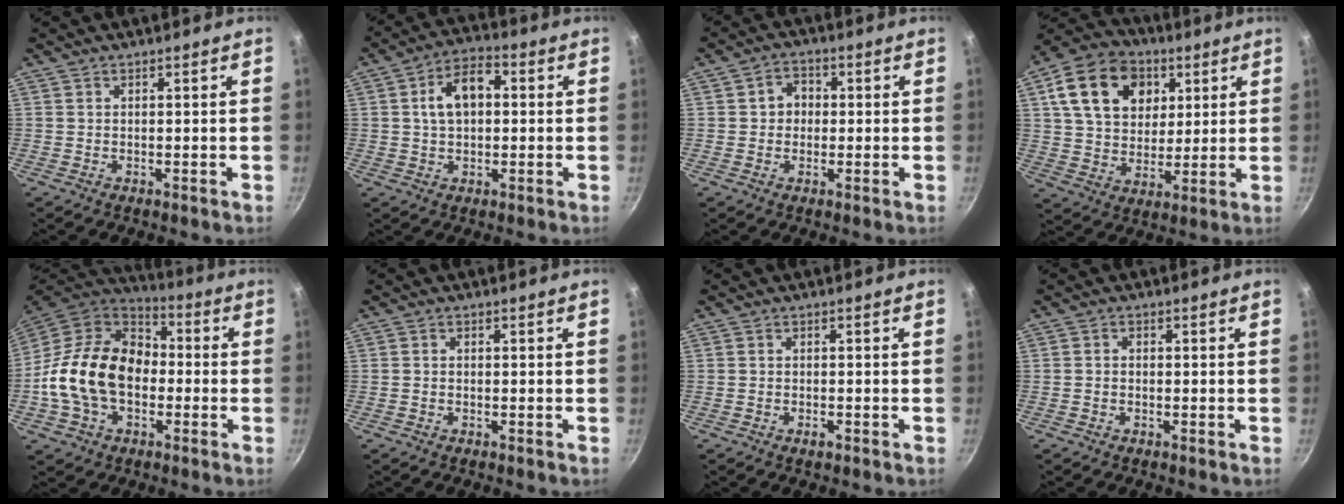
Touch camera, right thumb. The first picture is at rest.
{"total": 9.2, "force": [1.2, 5.8, 7.0], "torque": [-0.096, 0.024, 0.011]}
{"total": 4.3, "force": [0.2, 3.8, 2.0], "torque": [-0.003, 0.009, -0.001]}
{"total": 17.7, "force": [6.3, 13.2, 10.0], "torque": [-0.148, -0.002, 0.102]}
{"total": 20.0, "force": [-2.3, 14.2, 13.8], "torque": [-0.215, 0.040, -0.053]}
{"total": 0.6, "force": [-0.2, 0.5, 0.3], "torque": [-0.006, 0.003, -0.005]}
{"total": 1.3, "force": [-0.7, 0.6, 0.9], "torque": [-0.016, 0.003, -0.015]}
{"total": 1.2, "force": [-0.4, 0.9, 0.6], "torque": [-0.012, 0.006, -0.009]}